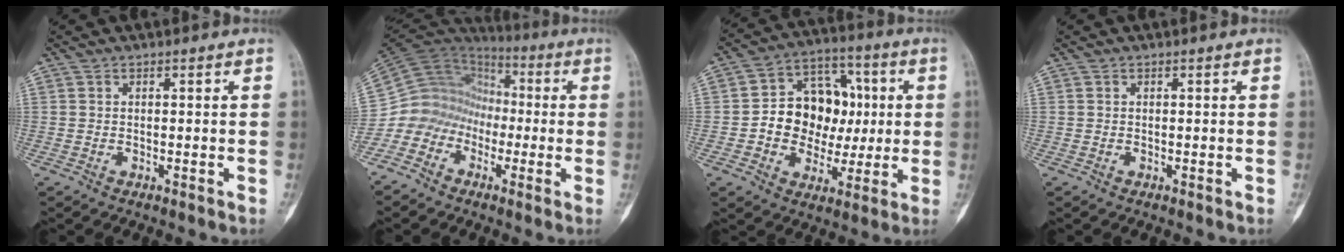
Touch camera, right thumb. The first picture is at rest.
{"total": 14.8, "force": [-5.1, 12.7, 5.7], "torque": [-0.083, 0.077, -0.100]}
{"total": 15.4, "force": [0.4, 12.0, 9.7], "torque": [-0.096, 0.032, 0.006]}
{"total": 0.0}